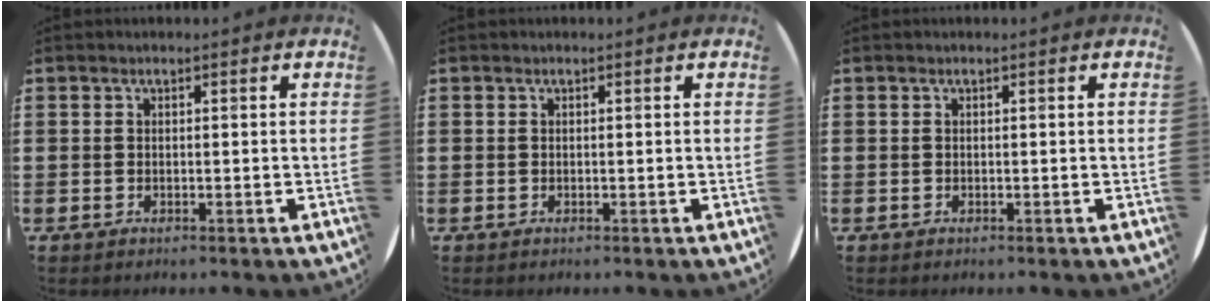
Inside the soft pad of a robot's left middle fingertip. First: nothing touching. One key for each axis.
{"total": 0.0}
{"total": 0.0}